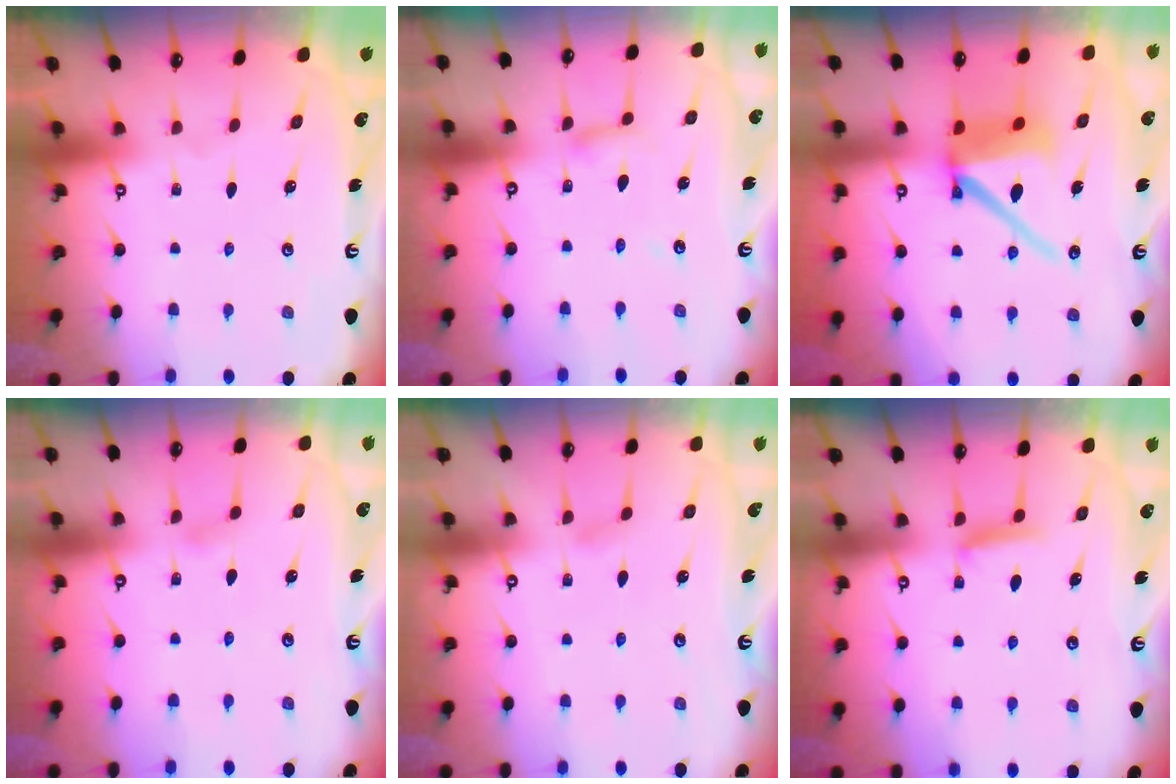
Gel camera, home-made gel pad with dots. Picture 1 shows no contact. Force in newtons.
{"total": 3.5, "press": 3.5, "slide": 0.3}
{"total": 12.1, "press": 12.0, "slide": 1.6}
{"total": 2.9, "press": 2.9, "slide": 0.4}
{"total": 4.4, "press": 4.4, "slide": 0.4}
{"total": 6.5, "press": 6.4, "slide": 0.7}